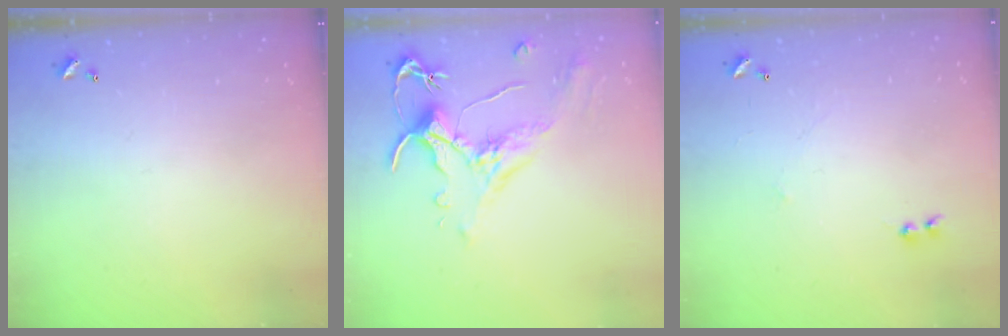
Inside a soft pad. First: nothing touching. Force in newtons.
{"total": 1.8, "press": 1.2, "slide": 1.3}
{"total": 1.2, "press": 1.2, "slide": 0.3}